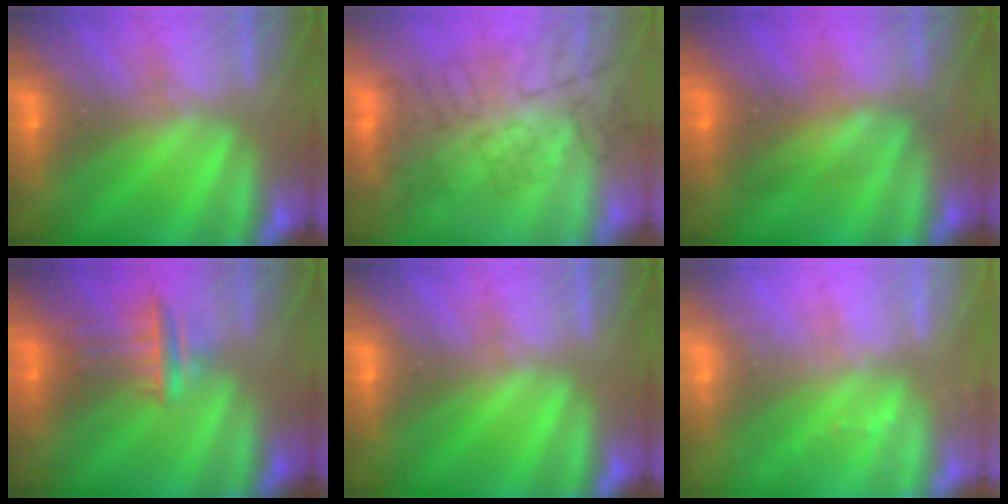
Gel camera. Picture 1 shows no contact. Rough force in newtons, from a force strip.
{"total": 4.6}
{"total": 2.3}
{"total": 2.8}
{"total": 0.0}
{"total": 2.2}